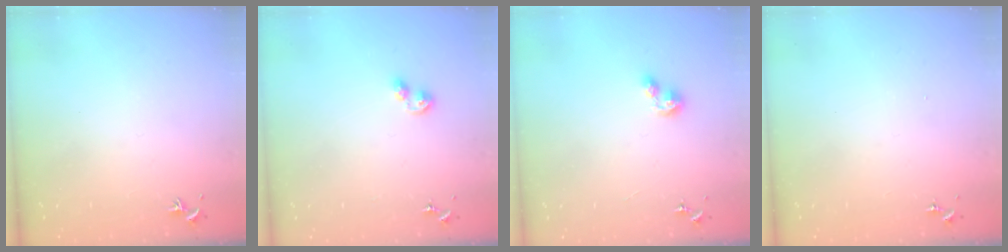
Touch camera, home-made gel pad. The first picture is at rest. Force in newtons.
{"total": 4.6, "press": 4.5, "slide": 0.9}
{"total": 6.1, "press": 6.1, "slide": 0.8}
{"total": 0.0}